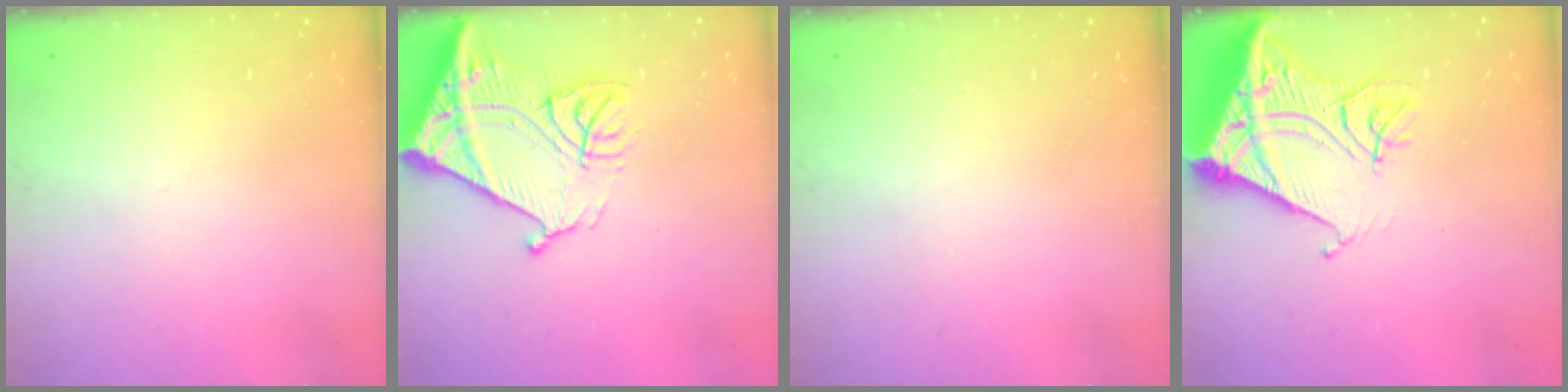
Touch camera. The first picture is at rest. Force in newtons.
{"total": 19.3, "press": 19.2, "slide": 2.2}
{"total": 0.0}
{"total": 16.2, "press": 16.1, "slide": 2.1}